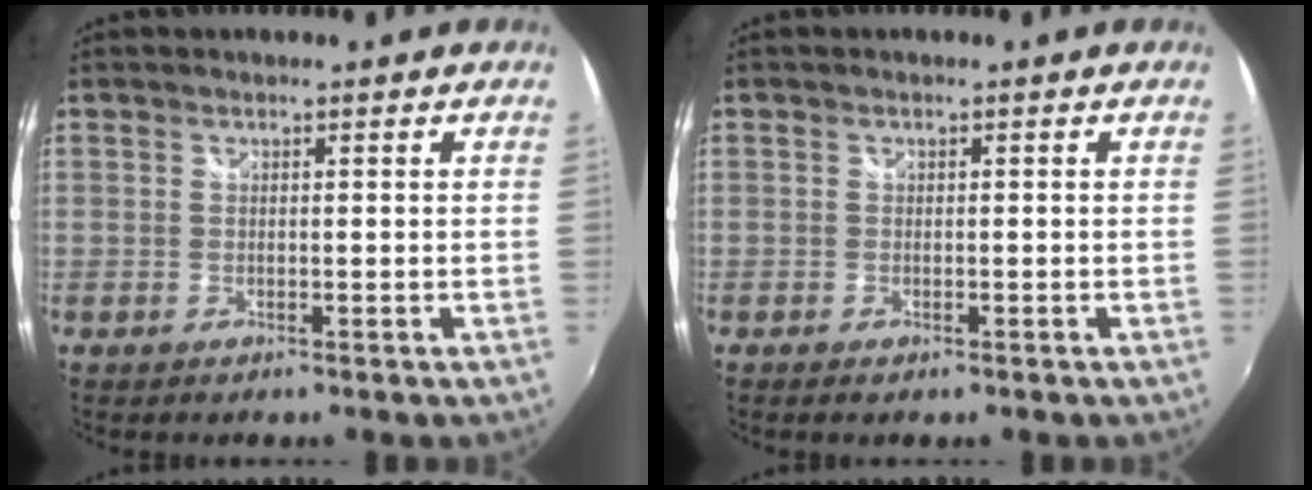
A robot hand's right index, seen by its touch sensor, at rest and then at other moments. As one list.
[{"total": 1.0, "force": [-0.7, 0.6, 0.4], "torque": [-0.010, -0.005, -0.013]}]